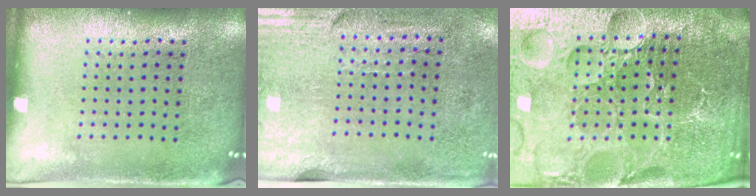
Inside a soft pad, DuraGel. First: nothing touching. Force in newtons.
{"total": 3.0, "press": 2.5, "slide": 1.6}
{"total": 6.3, "press": 5.6, "slide": 2.8}